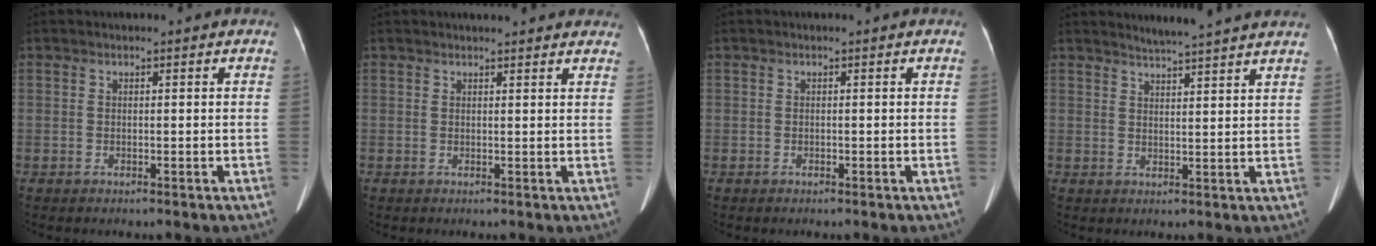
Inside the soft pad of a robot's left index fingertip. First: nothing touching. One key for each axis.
{"total": 10.2, "fx": 9.5, "fy": 1.9, "fz": 3.4, "tx": -0.028, "ty": 0.014, "tz": 0.096}
{"total": 0.0}
{"total": 9.4, "fx": 8.7, "fy": -0.9, "fz": 3.4, "tx": -0.054, "ty": 0.006, "tz": 0.103}